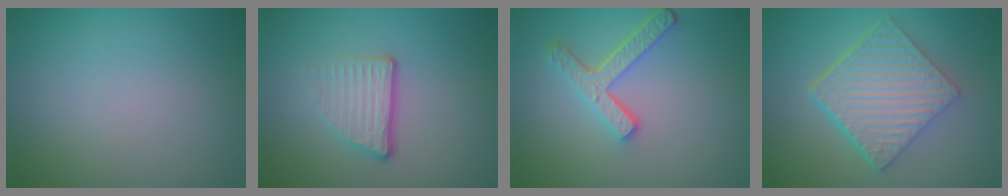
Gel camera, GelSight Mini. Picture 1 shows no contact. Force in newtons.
{"total": 3.4, "press": 2.2, "slide": 2.7}
{"total": 3.8, "press": 3.0, "slide": 2.4}
{"total": 6.3, "press": 4.6, "slide": 4.3}